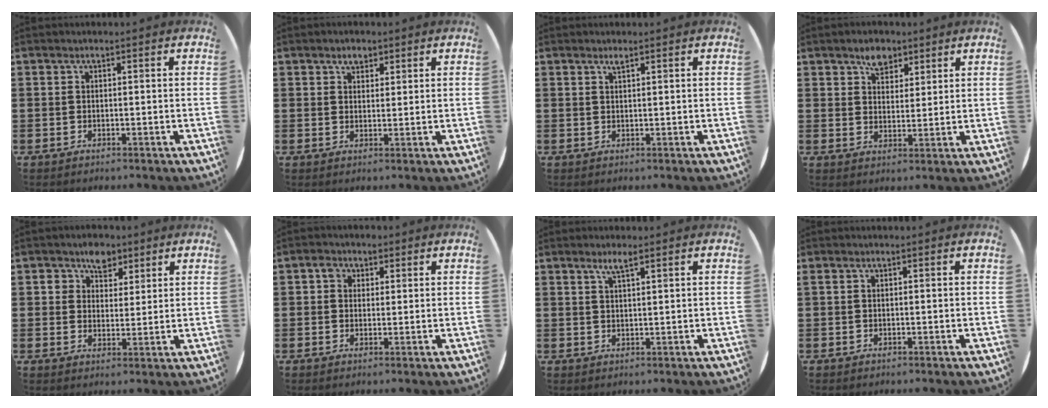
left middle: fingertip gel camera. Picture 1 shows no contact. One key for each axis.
{"total": 1.9, "fx": 1.5, "fy": 1.1, "fz": 0.5, "tx": -0.003, "ty": 0.001, "tz": 0.026}
{"total": 0.8, "fx": 0.7, "fy": 0.0, "fz": 0.5, "tx": -0.009, "ty": -0.001, "tz": 0.012}
{"total": 3.8, "fx": 2.9, "fy": 2.1, "fz": 1.3, "tx": -0.014, "ty": 0.001, "tz": 0.050}
{"total": 4.5, "fx": 3.0, "fy": 3.2, "fz": 1.3, "tx": -0.012, "ty": 0.006, "tz": 0.050}
{"total": 2.3, "fx": 1.3, "fy": 1.7, "fz": 0.8, "tx": -0.001, "ty": 0.003, "tz": 0.019}
{"total": 2.4, "fx": 1.7, "fy": 0.2, "fz": 1.6, "tx": -0.033, "ty": 0.003, "tz": 0.029}
{"total": 0.0}